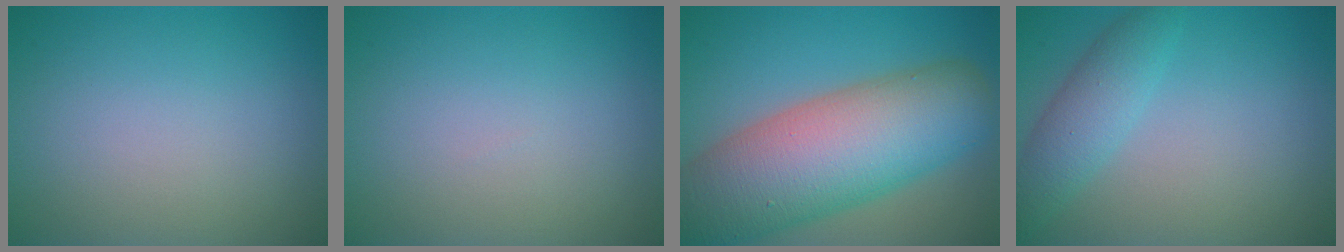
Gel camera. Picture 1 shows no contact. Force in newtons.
{"total": 0.0}
{"total": 13.2, "press": 13.2, "slide": 0.7}
{"total": 3.0, "press": 3.0, "slide": 0.2}